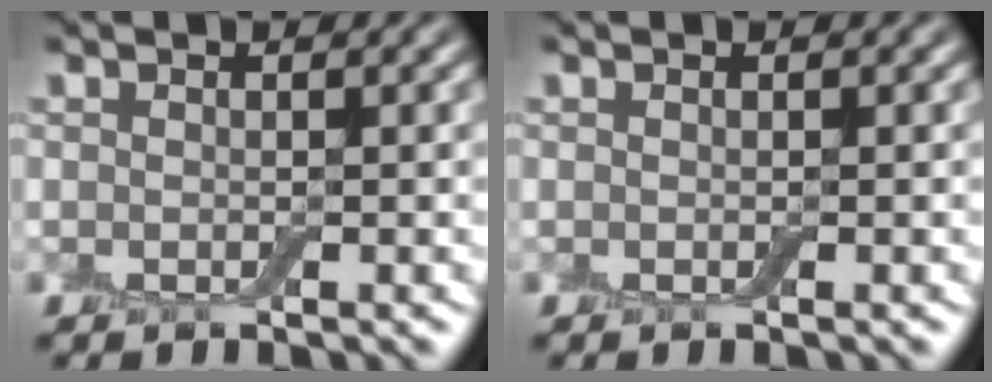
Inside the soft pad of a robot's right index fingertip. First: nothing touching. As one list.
[{"total": 0.0}]